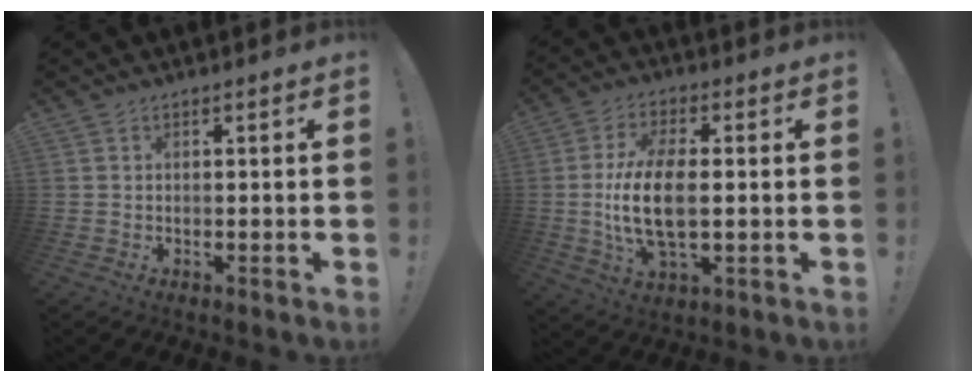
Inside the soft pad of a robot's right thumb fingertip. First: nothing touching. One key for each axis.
{"total": 14.1, "fx": -0.6, "fy": 6.3, "fz": 12.6, "tx": -0.247, "ty": -0.010, "tz": -0.016}